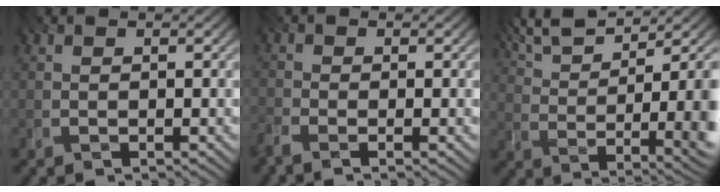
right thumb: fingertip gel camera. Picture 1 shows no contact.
{"total": 2.4, "force": [-2.1, 0.7, 0.9], "torque": [-0.028, -0.003, -0.053]}
{"total": 11.2, "force": [5.2, 3.2, 9.4], "torque": [-0.169, 0.018, 0.097]}